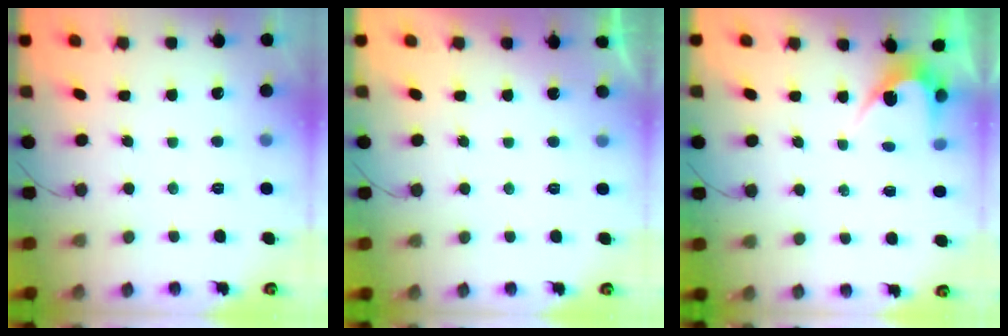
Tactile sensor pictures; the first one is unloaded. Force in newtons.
{"total": 1.0, "press": 0.9, "slide": 0.3}
{"total": 2.8, "press": 2.8, "slide": 0.1}